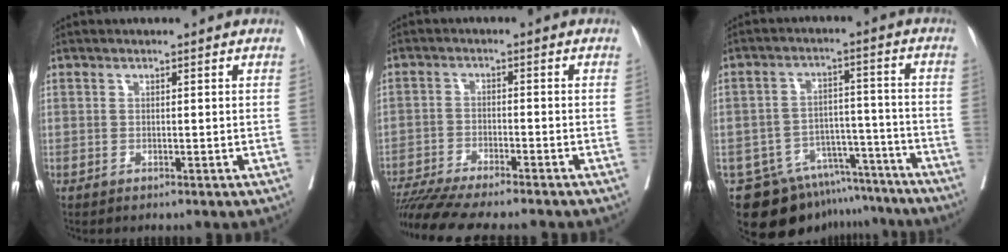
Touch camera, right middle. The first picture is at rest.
{"total": 15.2, "force": [-13.3, 1.2, 7.2], "torque": [-0.119, -0.024, -0.206]}
{"total": 14.5, "force": [-12.2, 7.2, 3.3], "torque": [-0.049, 0.036, -0.170]}